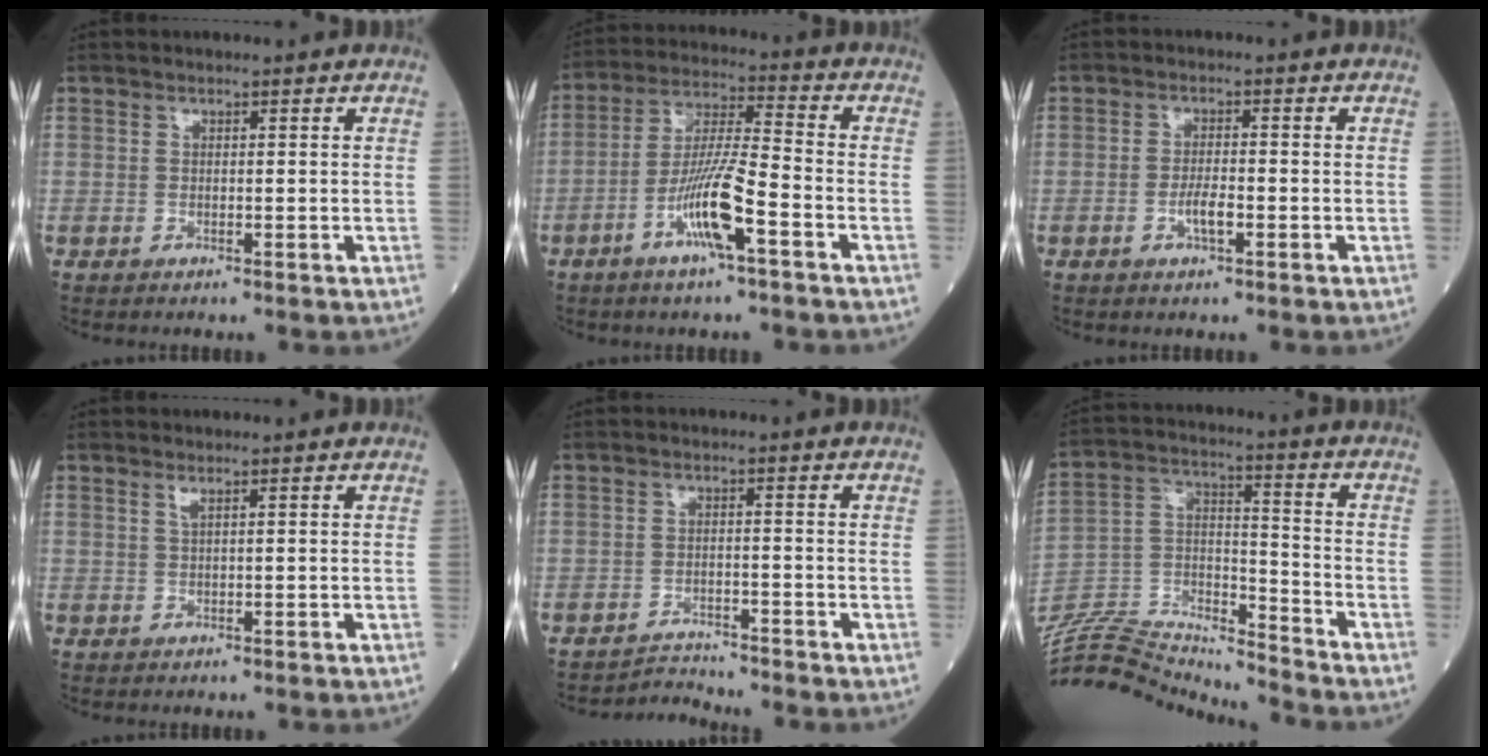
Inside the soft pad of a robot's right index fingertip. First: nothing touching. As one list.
[{"total": 10.5, "force": [-4.6, 0.6, 9.4], "torque": [-0.183, -0.001, -0.090]}, {"total": 3.1, "force": [-1.2, 0.6, 2.8], "torque": [-0.055, 0.001, -0.022]}, {"total": 0.9, "force": [0.5, 0.0, 0.7], "torque": [-0.019, -0.001, 0.011]}, {"total": 3.0, "force": [-2.6, -0.7, -1.4], "torque": [0.030, -0.008, -0.041]}, {"total": 18.2, "force": [-18.1, 0.6, 2.0], "torque": [-0.043, 0.039, -0.309]}]